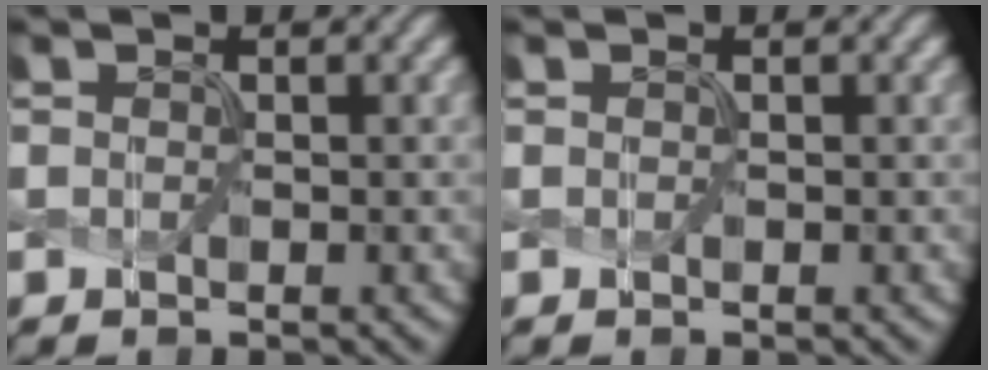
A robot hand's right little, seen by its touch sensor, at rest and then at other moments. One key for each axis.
{"total": 0.0}